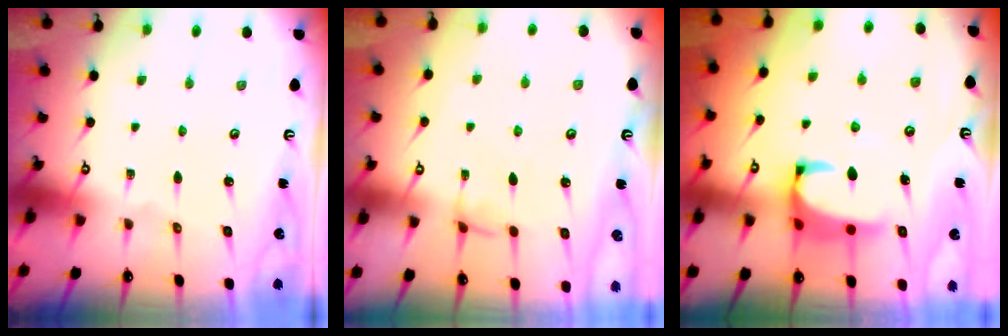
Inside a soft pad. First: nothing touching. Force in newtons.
{"total": 1.8, "press": 1.7, "slide": 0.5}
{"total": 4.3, "press": 4.2, "slide": 1.1}